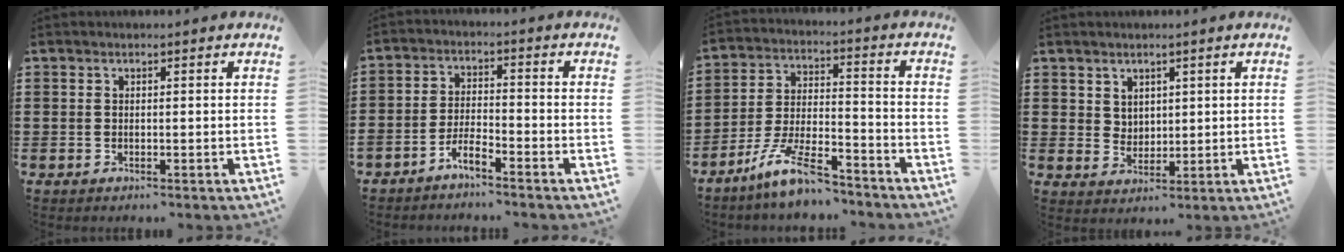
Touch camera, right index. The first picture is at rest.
{"total": 3.6, "force": [-3.4, 0.2, 1.0], "torque": [-0.030, 0.004, -0.073]}
{"total": 9.6, "force": [-7.9, 1.4, 5.3], "torque": [-0.117, 0.009, -0.157]}
{"total": 3.4, "force": [2.3, 2.4, 0.3], "torque": [-0.018, 0.006, 0.044]}